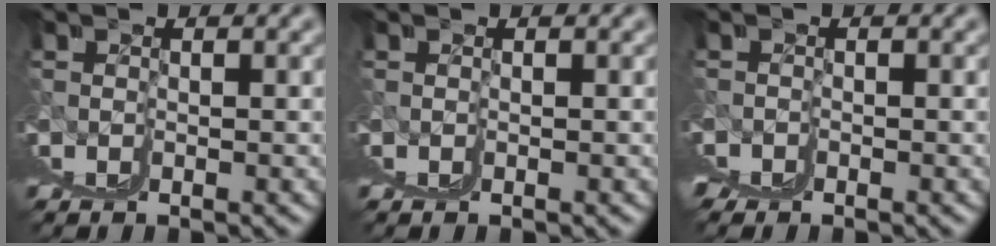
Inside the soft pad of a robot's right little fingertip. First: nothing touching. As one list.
[{"total": 0.0}, {"total": 1.3, "force": [1.0, 0.0, 0.8], "torque": [-0.010, 0.005, 0.016]}]